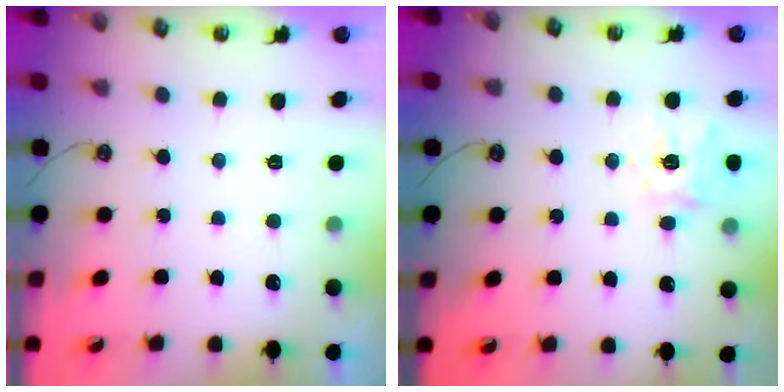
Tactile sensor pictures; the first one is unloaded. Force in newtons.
{"total": 12.7, "press": 12.6, "slide": 1.5}